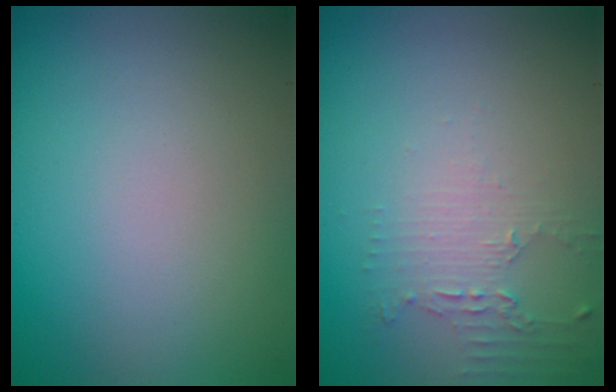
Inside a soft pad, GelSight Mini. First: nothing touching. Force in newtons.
{"total": 2.0, "press": 1.4, "slide": 1.5}